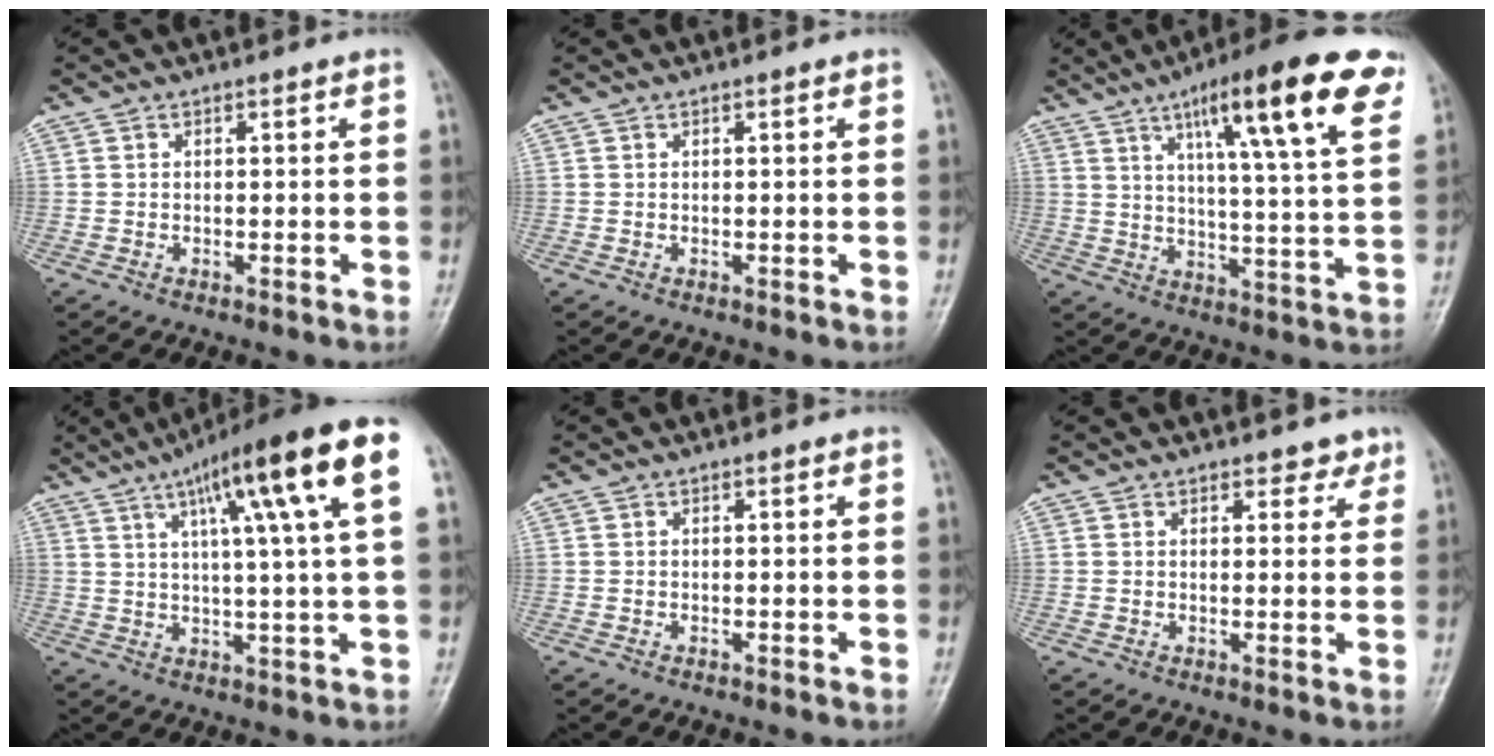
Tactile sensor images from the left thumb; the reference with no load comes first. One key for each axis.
{"total": 0.0}
{"total": 20.0, "fx": 10.3, "fy": 3.3, "fz": 16.9, "tx": -0.227, "ty": -0.023, "tz": 0.148}
{"total": 17.7, "fx": 7.2, "fy": 1.5, "fz": 16.1, "tx": -0.240, "ty": 0.005, "tz": 0.102}
{"total": 0.0}
{"total": 2.7, "fx": 2.1, "fy": 1.5, "fz": 0.8, "tx": 0.013, "ty": -0.010, "tz": 0.022}